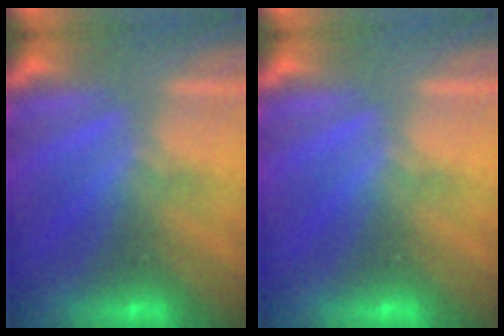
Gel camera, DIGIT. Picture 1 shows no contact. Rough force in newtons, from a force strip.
{"total": 0.0}